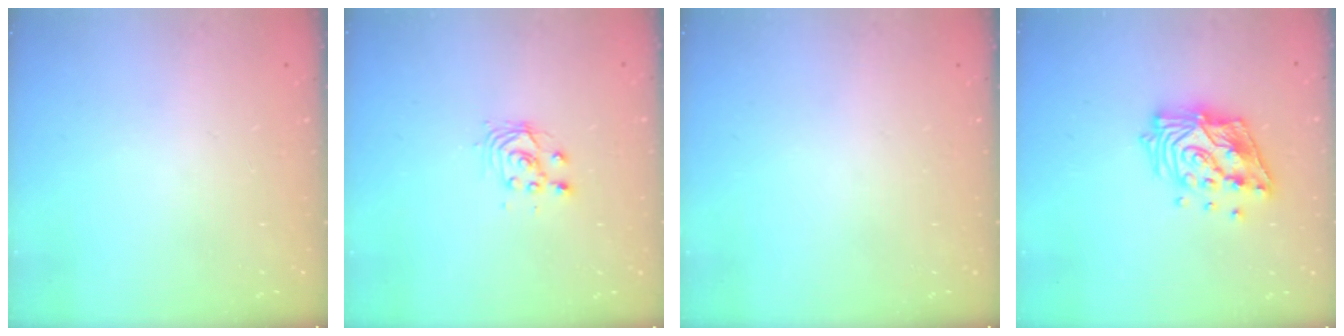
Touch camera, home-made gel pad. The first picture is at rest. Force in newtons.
{"total": 3.4, "press": 3.4, "slide": 0.2}
{"total": 0.0}
{"total": 14.7, "press": 14.6, "slide": 1.9}